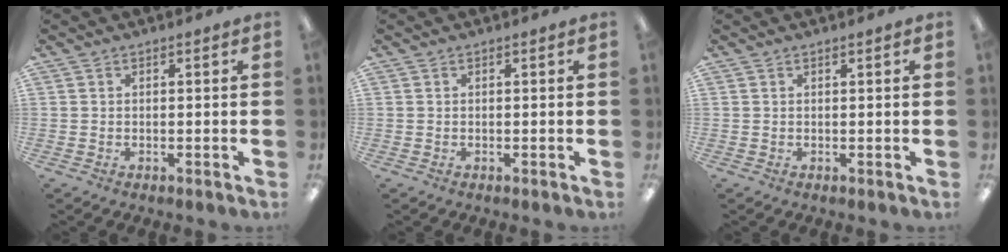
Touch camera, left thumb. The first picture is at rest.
{"total": 0.0}
{"total": 0.5, "force": [0.4, 0.0, 0.4], "torque": [-0.007, 0.001, 0.006]}